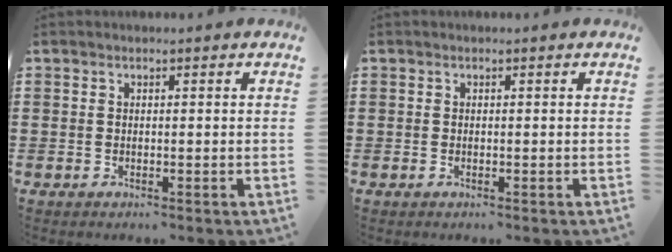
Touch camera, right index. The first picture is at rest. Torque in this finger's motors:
{"motor_torque": [-0.31, 0.38, -0.07, -0.01]}